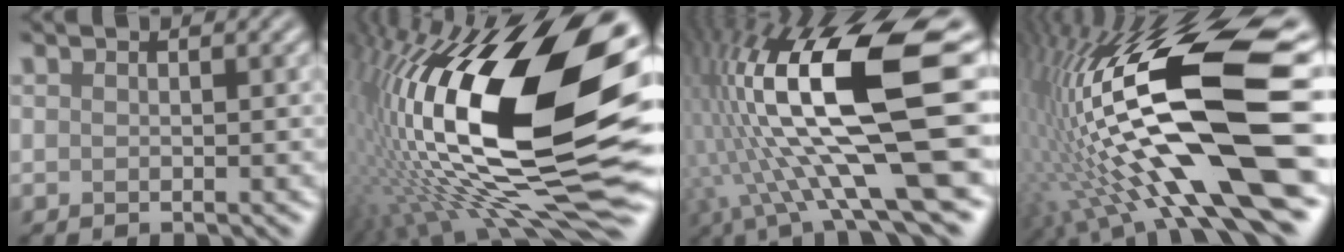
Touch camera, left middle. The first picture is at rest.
{"total": 21.3, "force": [0.4, 8.5, 19.5], "torque": [-0.369, 0.001, 0.000]}
{"total": 14.4, "force": [0.2, 4.1, 13.8], "torque": [-0.262, 0.007, 0.009]}
{"total": 17.5, "force": [-1.0, 5.0, 16.7], "torque": [-0.316, 0.015, -0.010]}